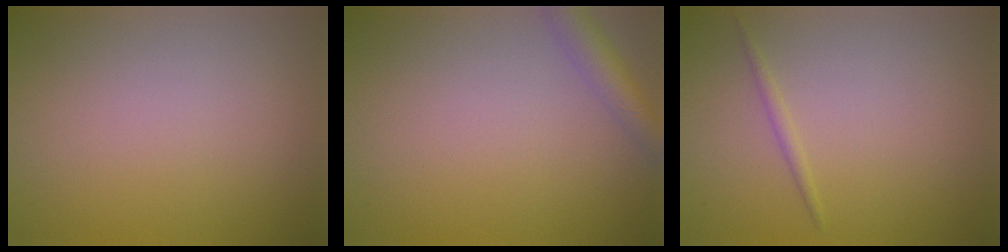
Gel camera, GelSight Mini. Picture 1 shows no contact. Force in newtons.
{"total": 2.9, "press": 2.9, "slide": 0.2}
{"total": 0.8, "press": 0.8, "slide": 0.0}